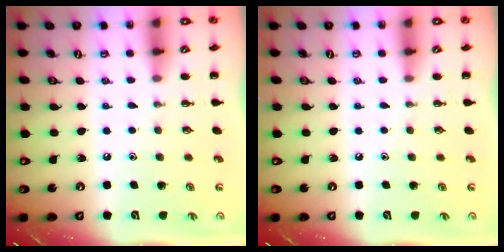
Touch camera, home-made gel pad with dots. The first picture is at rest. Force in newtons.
{"total": 0.0}